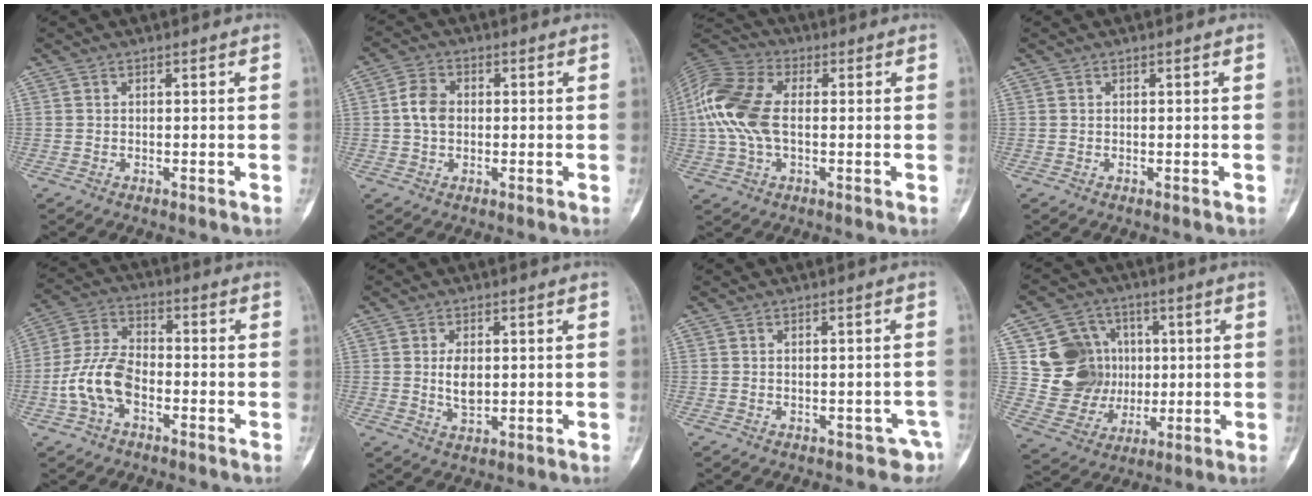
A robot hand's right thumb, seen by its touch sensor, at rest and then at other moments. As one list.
[{"total": 5.2, "force": [0.2, 3.8, 3.5], "torque": [-0.062, 0.010, -0.001]}, {"total": 13.5, "force": [1.3, 6.9, 11.6], "torque": [-0.279, 0.016, 0.023]}, {"total": 0.0}, {"total": 10.1, "force": [-3.4, 6.0, 7.4], "torque": [-0.151, 0.034, -0.072]}, {"total": 4.4, "force": [0.4, 2.5, 3.6], "torque": [-0.064, -0.008, 0.012]}, {"total": 3.2, "force": [-1.9, 2.2, 1.2], "torque": [0.001, 0.017, -0.022]}, {"total": 14.2, "force": [2.6, 13.0, 5.1], "torque": [-0.034, 0.007, 0.063]}]